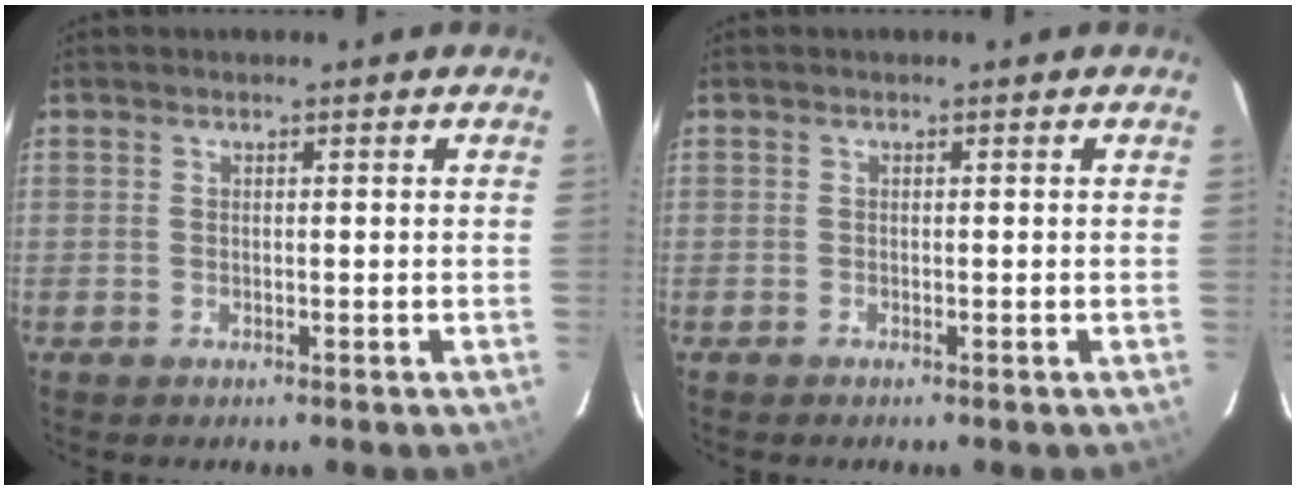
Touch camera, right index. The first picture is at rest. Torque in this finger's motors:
{"motor_torque": [0.07, 0.00, -0.02, 0.00]}